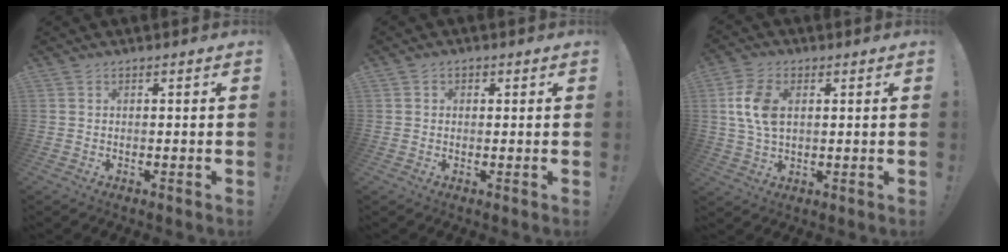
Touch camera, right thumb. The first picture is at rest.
{"total": 1.5, "force": [0.1, 1.3, 0.7], "torque": [-0.011, 0.004, 0.001]}
{"total": 10.2, "force": [2.1, 6.8, 7.4], "torque": [-0.136, 0.003, 0.038]}